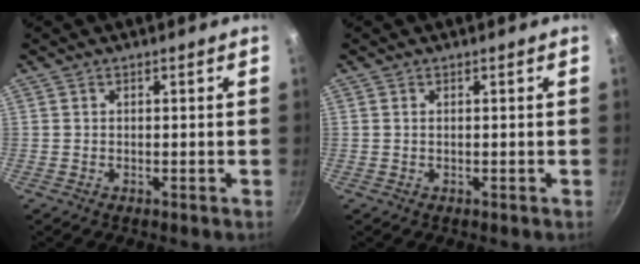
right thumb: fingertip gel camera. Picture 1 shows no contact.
{"total": 0.0}